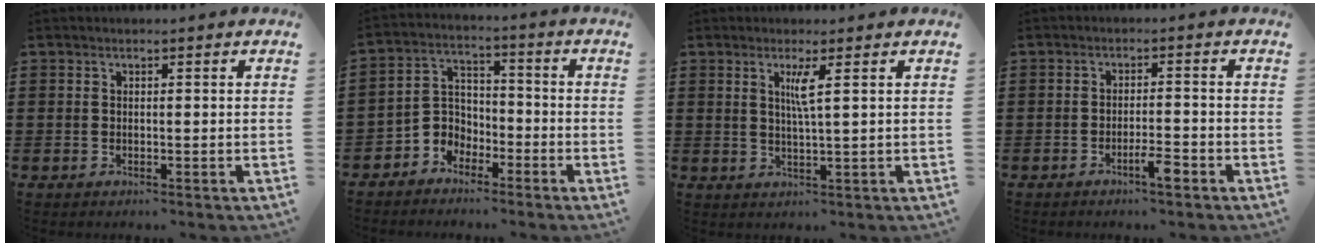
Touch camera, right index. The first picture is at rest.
{"total": 4.0, "force": [-2.9, 2.8, 0.0], "torque": [-0.017, 0.000, -0.065]}
{"total": 2.8, "force": [1.0, -0.3, 2.6], "torque": [-0.054, -0.005, 0.015]}
{"total": 3.6, "force": [-2.3, 0.4, 2.7], "torque": [-0.051, 0.001, -0.044]}